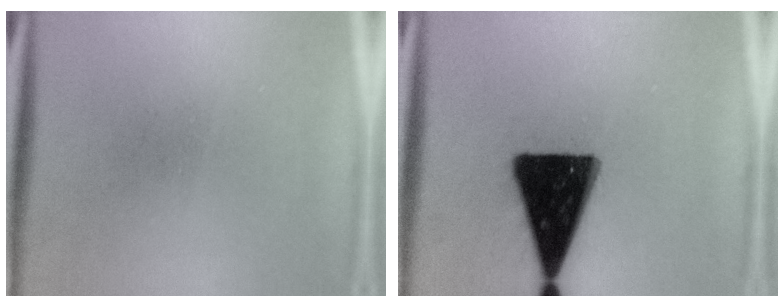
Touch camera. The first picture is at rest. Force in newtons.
{"total": 17.6}